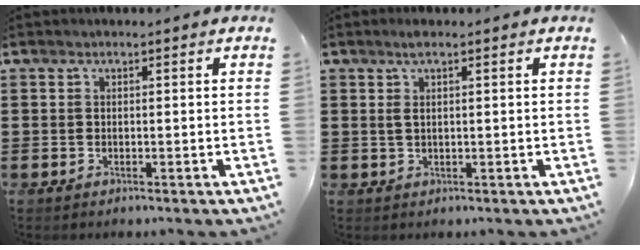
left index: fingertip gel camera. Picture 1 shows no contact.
{"total": 2.0, "force": [0.8, 0.4, 1.8], "torque": [-0.038, 0.003, 0.013]}